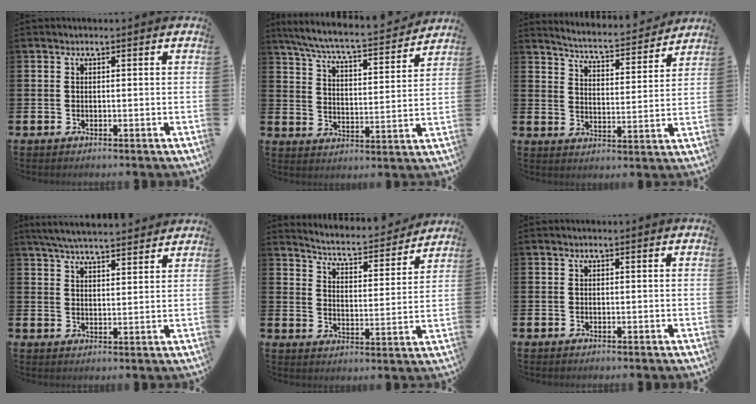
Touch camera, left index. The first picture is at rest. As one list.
[{"total": 6.8, "force": [6.2, 0.5, 2.6], "torque": [-0.080, -0.048, 0.103]}, {"total": 4.6, "force": [4.6, 0.3, 0.7], "torque": [-0.040, -0.041, 0.073]}, {"total": 5.4, "force": [5.3, 0.3, 1.2], "torque": [-0.044, -0.020, 0.096]}, {"total": 4.5, "force": [4.4, 0.5, 0.7], "torque": [-0.041, -0.041, 0.068]}, {"total": 0.0}]